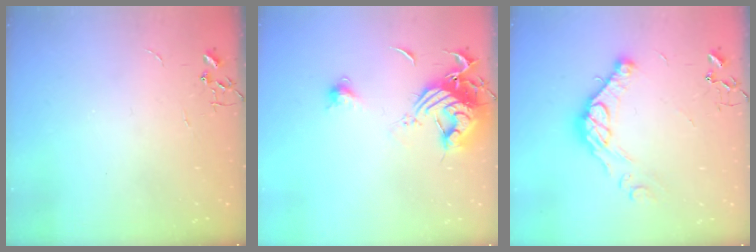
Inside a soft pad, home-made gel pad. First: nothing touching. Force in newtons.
{"total": 13.4, "press": 13.4, "slide": 1.5}
{"total": 13.3, "press": 13.3, "slide": 0.8}